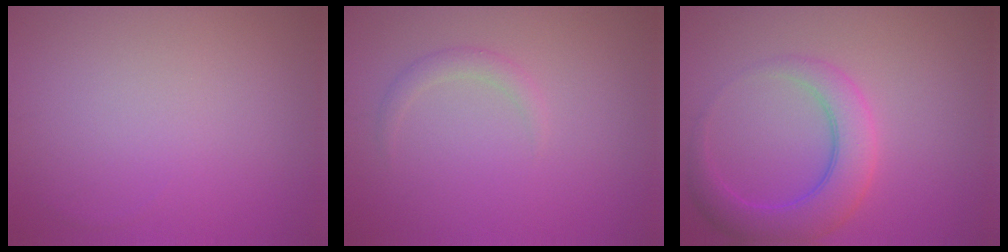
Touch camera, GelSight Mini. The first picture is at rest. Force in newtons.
{"total": 1.2, "press": 1.2, "slide": 0.1}
{"total": 5.0, "press": 4.9, "slide": 0.4}